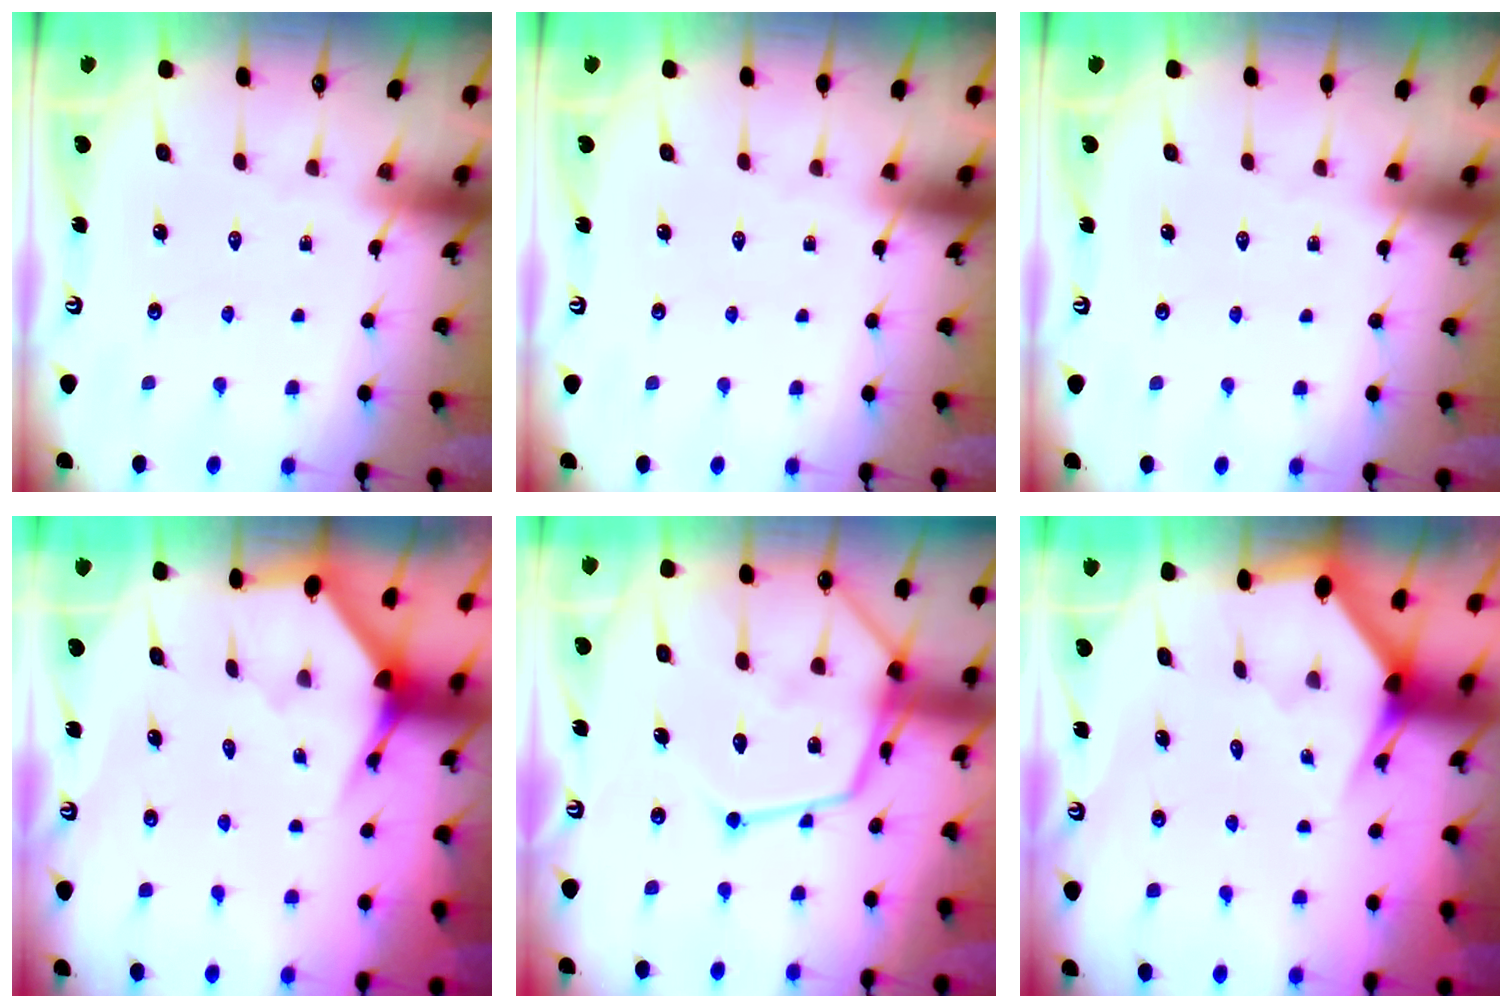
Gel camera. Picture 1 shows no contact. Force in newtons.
{"total": 0.0}
{"total": 0.0}
{"total": 3.4, "press": 3.4, "slide": 0.1}
{"total": 19.1, "press": 19.0, "slide": 1.7}
{"total": 2.9, "press": 2.9, "slide": 0.1}